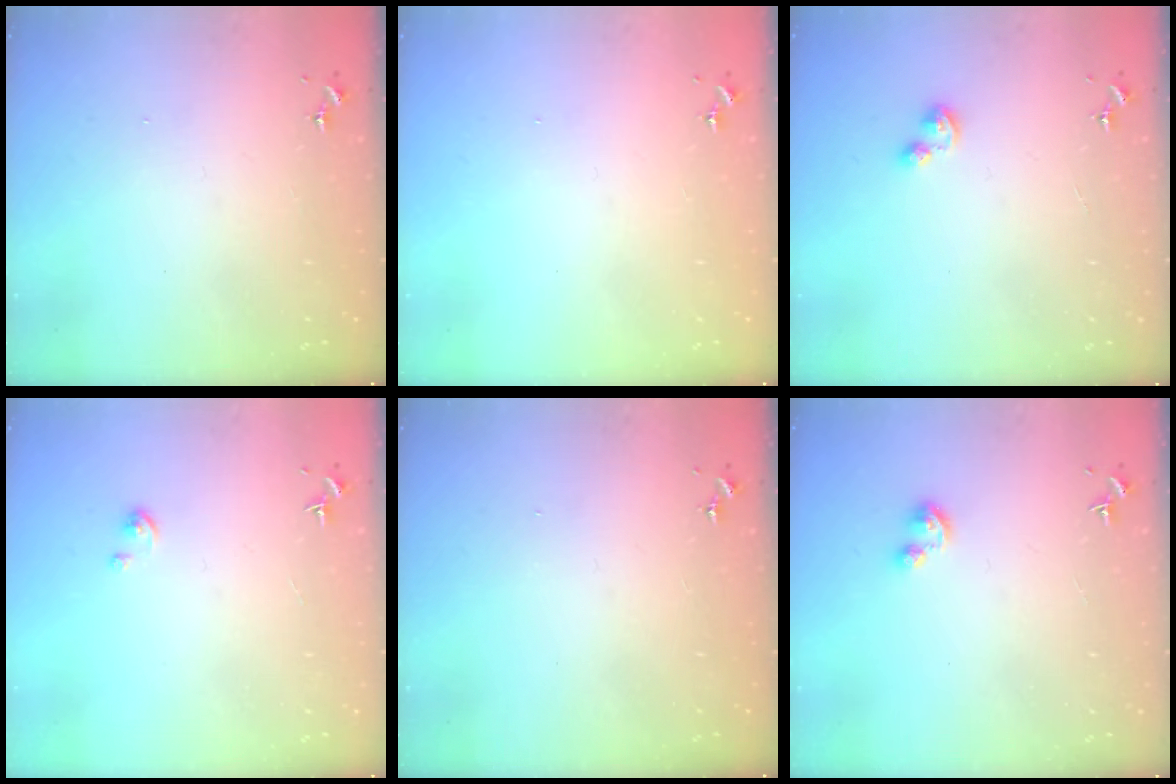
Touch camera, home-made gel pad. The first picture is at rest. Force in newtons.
{"total": 0.0}
{"total": 2.7, "press": 2.7, "slide": 0.3}
{"total": 2.1, "press": 2.1, "slide": 0.2}
{"total": 0.0}
{"total": 3.9, "press": 3.8, "slide": 0.4}